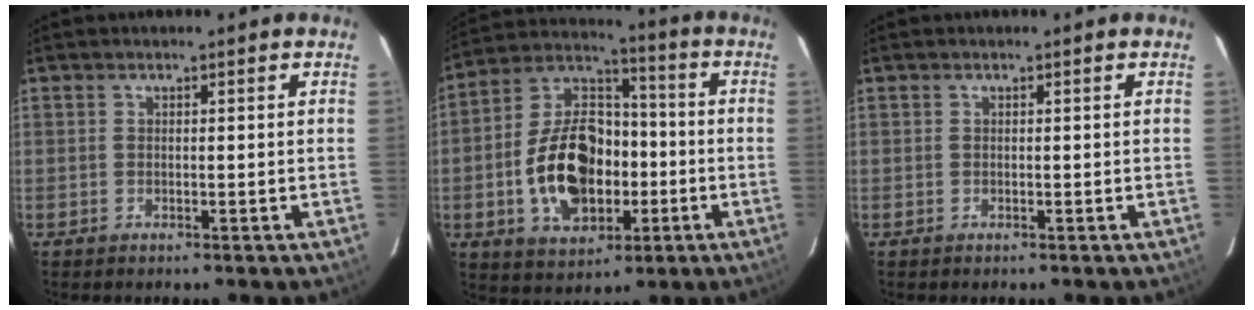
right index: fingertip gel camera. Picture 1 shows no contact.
{"total": 17.8, "force": [-4.1, 11.2, 13.1], "torque": [-0.267, 0.021, -0.058]}
{"total": 0.0}